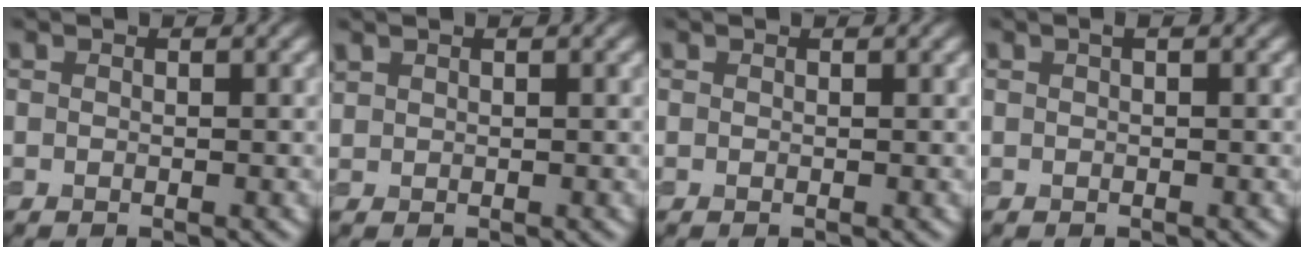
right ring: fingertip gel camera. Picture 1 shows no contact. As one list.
[{"total": 0.7, "force": [0.7, 0.3, 0.1], "torque": [-0.006, 0.001, 0.019]}, {"total": 0.5, "force": [0.5, 0.1, 0.2], "torque": [-0.003, 0.001, 0.004]}, {"total": 0.5, "force": [0.2, 0.1, 0.5], "torque": [-0.012, 0.006, 0.004]}]